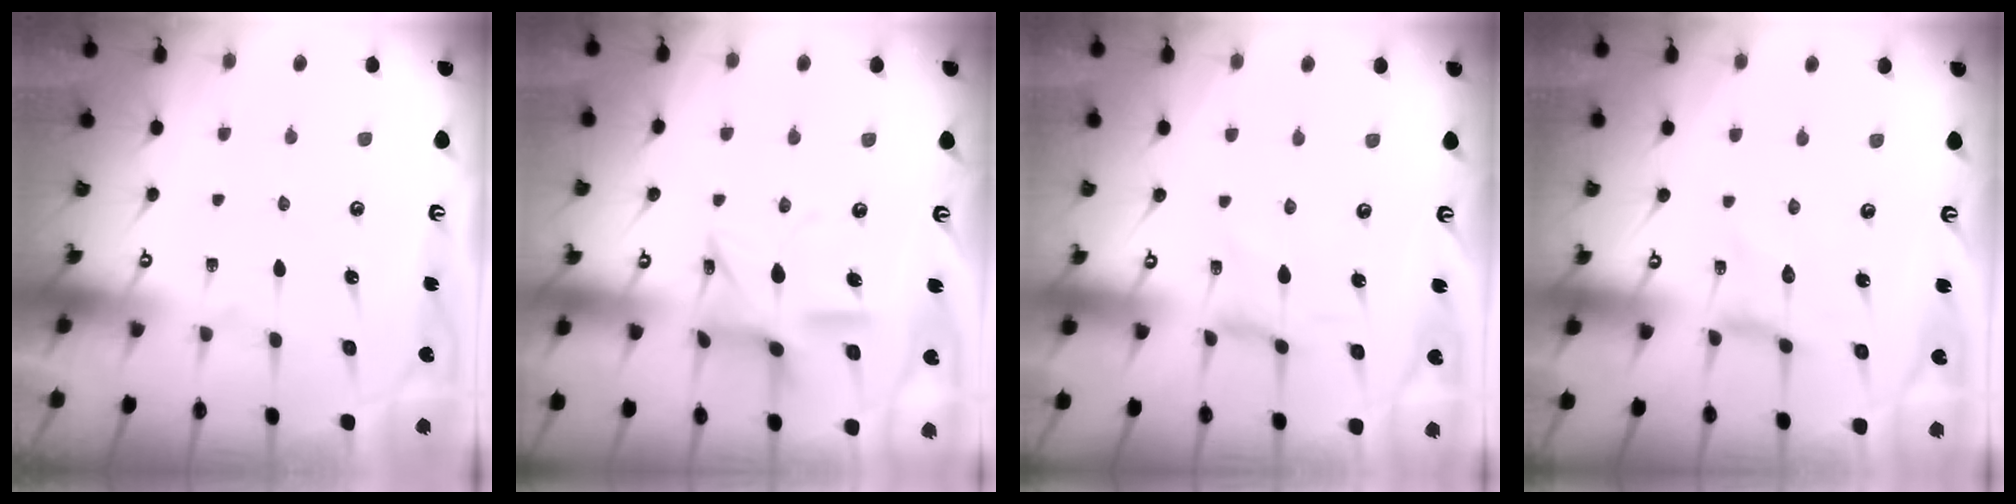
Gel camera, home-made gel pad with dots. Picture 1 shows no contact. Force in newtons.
{"total": 12.5, "press": 12.5, "slide": 1.1}
{"total": 0.0}
{"total": 0.0}